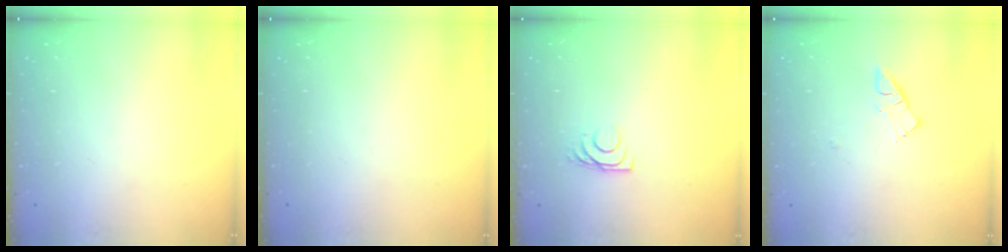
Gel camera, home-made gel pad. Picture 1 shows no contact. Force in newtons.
{"total": 0.0}
{"total": 5.4, "press": 5.3, "slide": 0.7}
{"total": 4.8, "press": 4.7, "slide": 0.8}